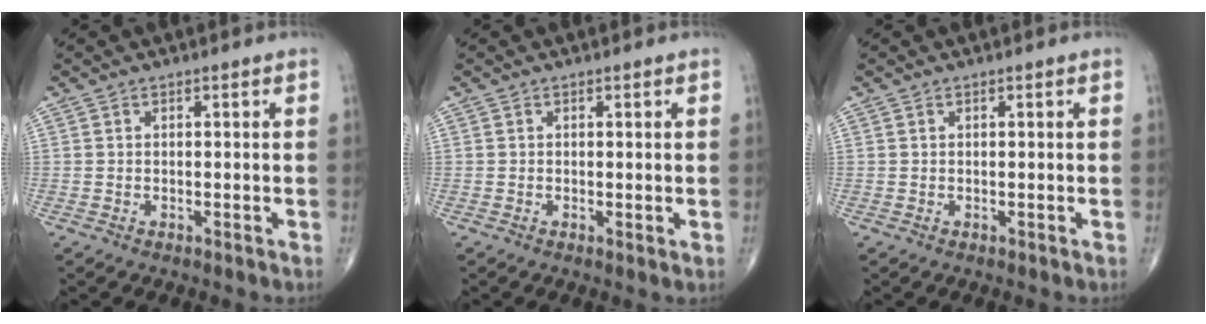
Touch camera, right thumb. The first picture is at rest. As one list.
[{"total": 0.6, "force": [0.1, 0.1, 0.6], "torque": [-0.011, -0.003, 0.000]}, {"total": 0.0}]